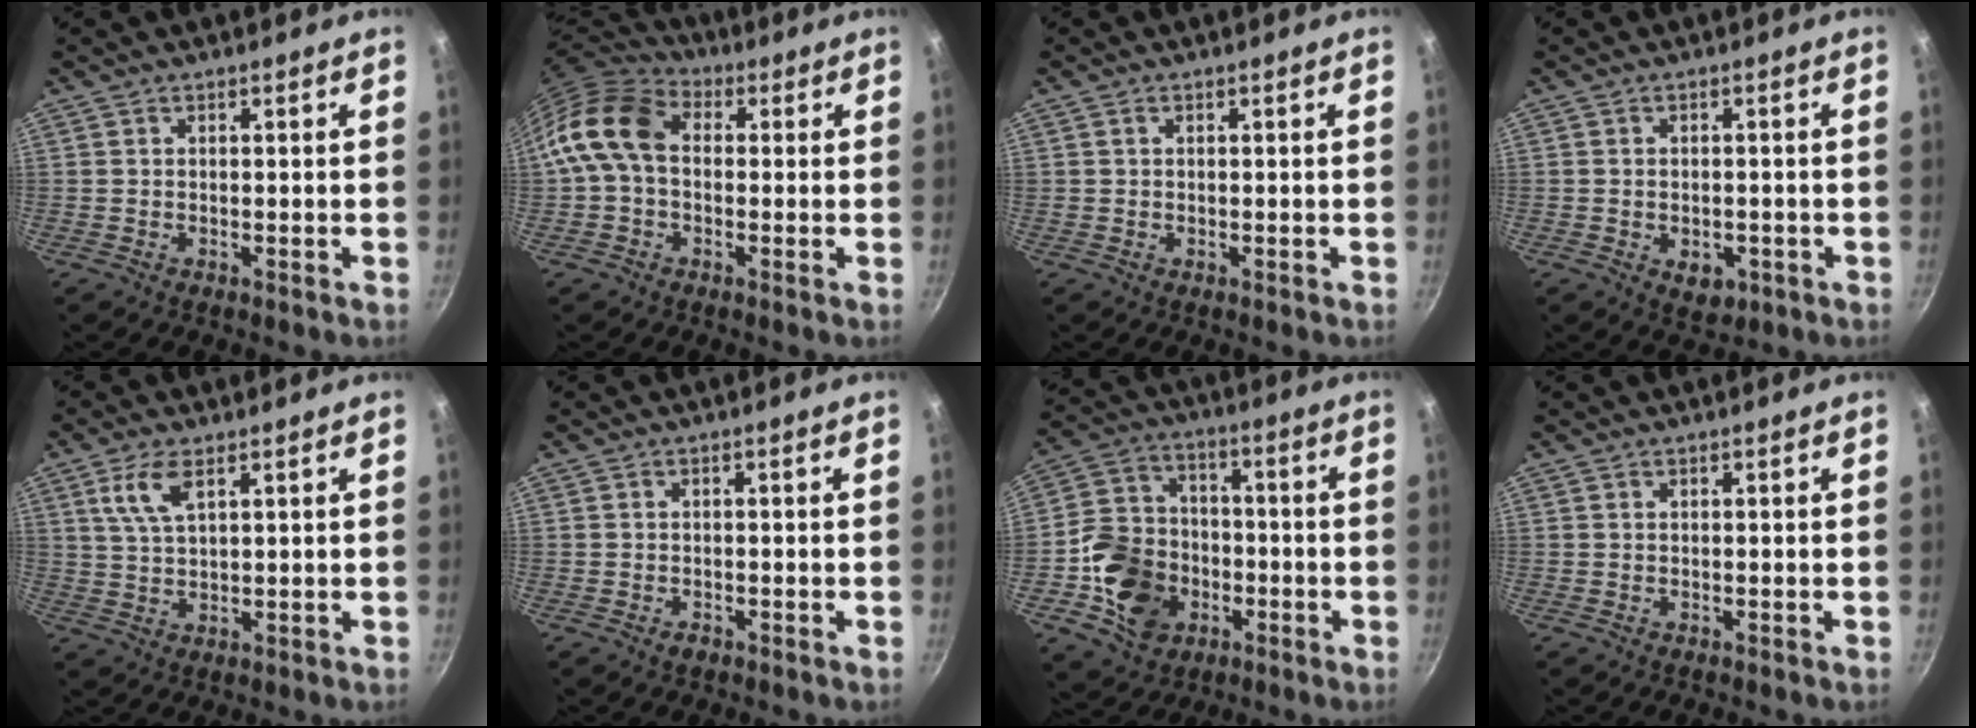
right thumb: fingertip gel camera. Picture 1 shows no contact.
{"total": 12.2, "force": [0.7, 8.8, 8.4], "torque": [-0.138, 0.029, -0.009]}
{"total": 0.6, "force": [0.3, 0.5, 0.3], "torque": [-0.005, 0.003, 0.005]}
{"total": 4.6, "force": [-1.5, 3.1, 3.0], "torque": [-0.034, 0.004, -0.011]}
{"total": 6.1, "force": [2.9, 2.6, 4.7], "torque": [-0.094, -0.006, 0.060]}
{"total": 1.3, "force": [-0.8, 0.8, 0.6], "torque": [-0.011, 0.005, -0.013]}
{"total": 15.4, "force": [-4.4, 12.4, 7.9], "torque": [-0.126, 0.040, -0.078]}
{"total": 0.0}